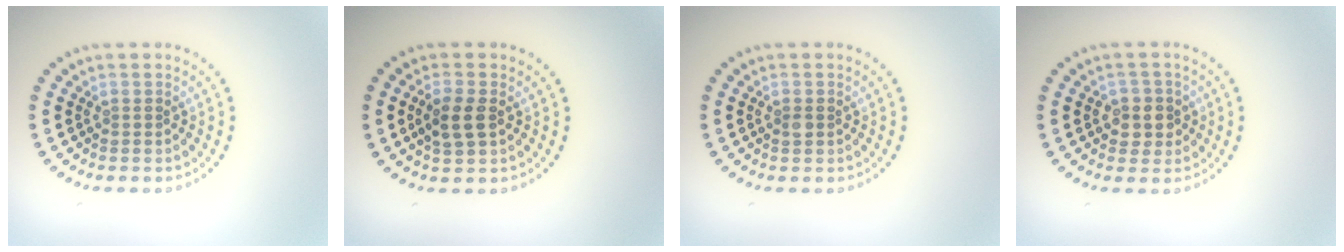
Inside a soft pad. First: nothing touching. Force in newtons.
{"total": 2.5, "press": 2.5, "slide": 0.5}
{"total": 0.7, "press": 0.7, "slide": 0.0}
{"total": 2.5, "press": 2.3, "slide": 0.9}